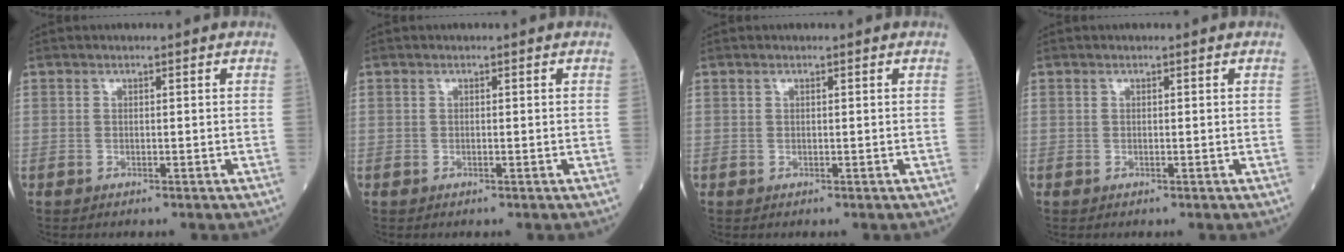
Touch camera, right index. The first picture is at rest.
{"total": 0.0}
{"total": 0.0}
{"total": 0.0}